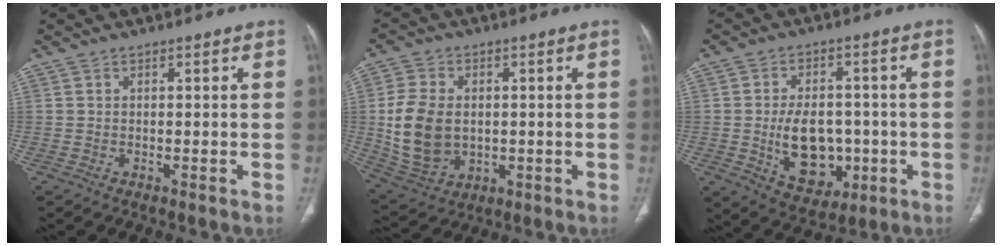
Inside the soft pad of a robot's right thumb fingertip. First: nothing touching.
{"total": 13.2, "force": [0.1, 9.5, 9.1], "torque": [-0.171, -0.004, 0.021]}
{"total": 12.7, "force": [-2.1, 8.7, 9.0], "torque": [-0.112, 0.007, -0.014]}